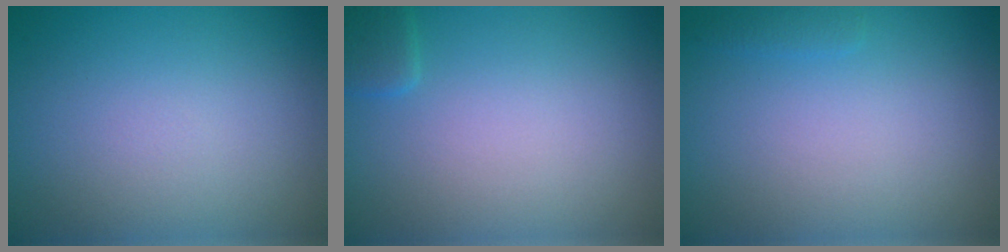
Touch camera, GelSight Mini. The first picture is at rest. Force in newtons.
{"total": 1.3, "press": 1.3, "slide": 0.2}
{"total": 0.7, "press": 0.7, "slide": 0.1}